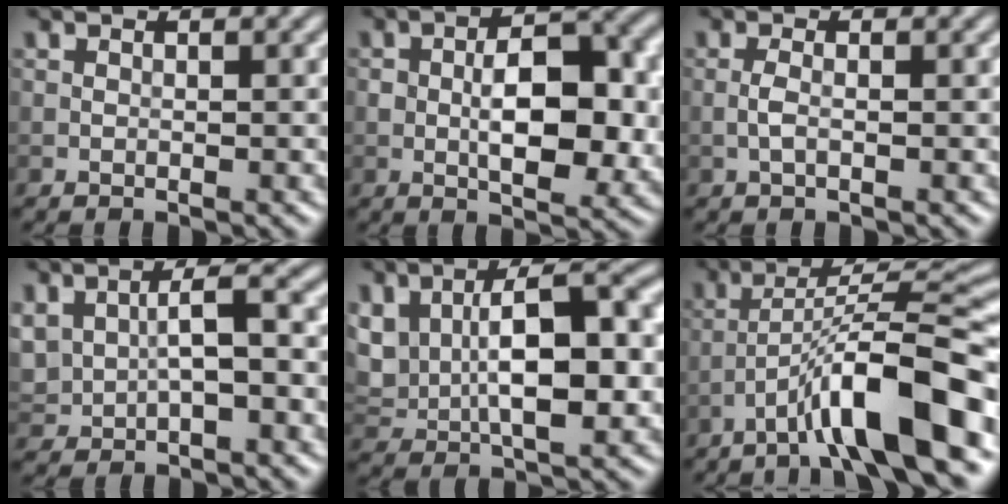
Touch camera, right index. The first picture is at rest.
{"total": 7.7, "force": [-0.3, 3.9, 6.6], "torque": [-0.102, -0.001, -0.005]}
{"total": 1.3, "force": [-0.4, 0.4, 1.2], "torque": [-0.027, 0.000, -0.011]}
{"total": 5.2, "force": [0.3, 2.8, 4.3], "torque": [-0.094, 0.007, 0.009]}
{"total": 10.4, "force": [1.1, 5.6, 8.7], "torque": [-0.159, 0.005, 0.019]}
{"total": 10.4, "force": [-5.7, 1.5, 8.6], "torque": [-0.131, 0.027, -0.090]}